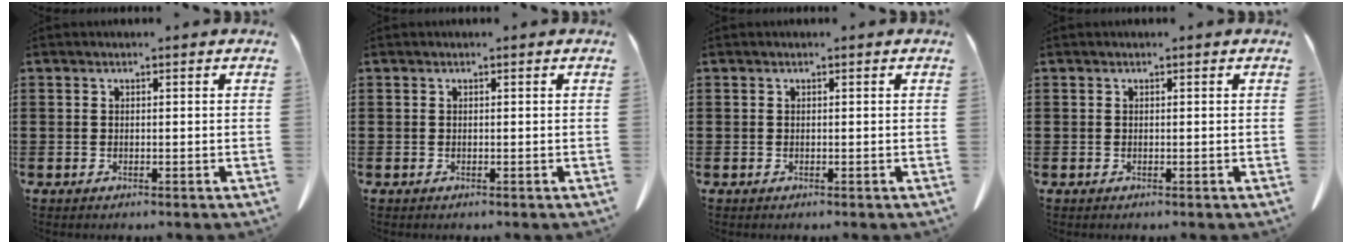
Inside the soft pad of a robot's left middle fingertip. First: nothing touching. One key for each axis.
{"total": 0.0}
{"total": 0.0}
{"total": 0.0}